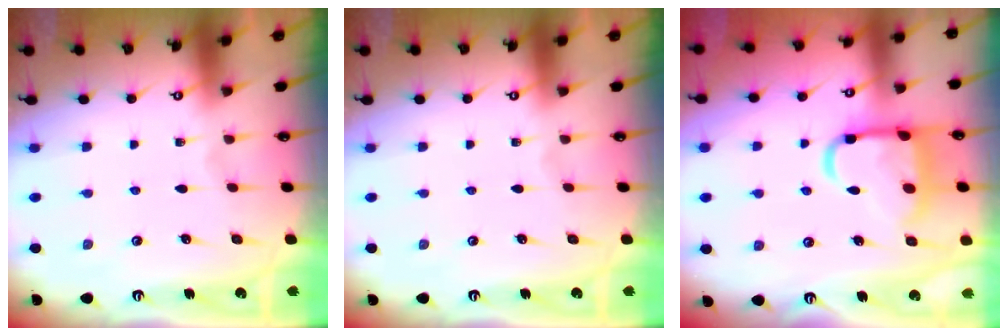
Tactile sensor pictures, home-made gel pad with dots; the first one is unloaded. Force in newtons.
{"total": 0.0}
{"total": 14.0, "press": 13.9, "slide": 1.4}